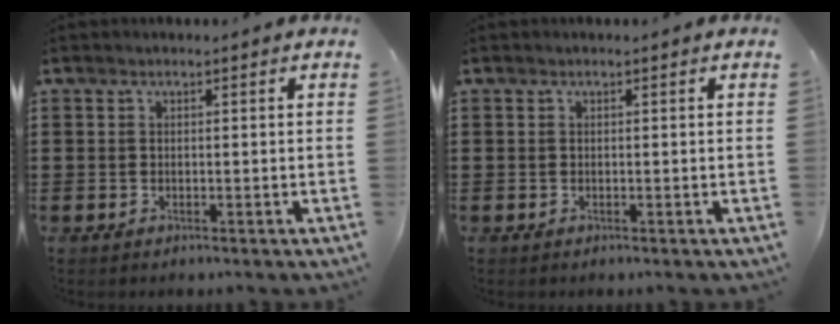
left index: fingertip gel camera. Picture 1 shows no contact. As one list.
[{"total": 0.0}]